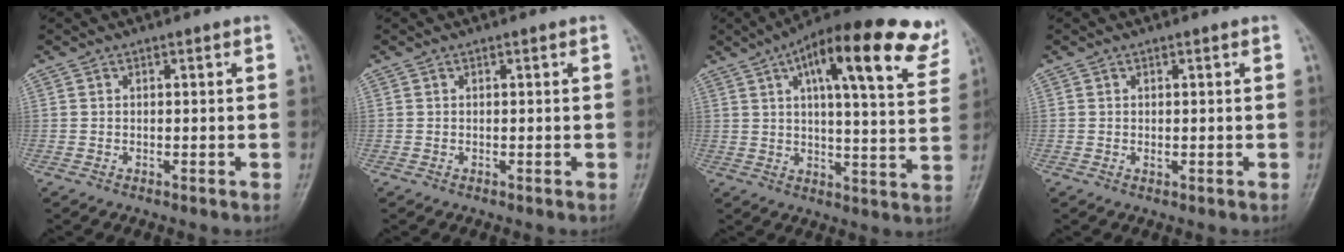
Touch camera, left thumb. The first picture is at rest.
{"total": 0.0}
{"total": 21.8, "force": [11.5, 6.0, 17.6], "torque": [-0.236, -0.014, 0.155]}
{"total": 0.5, "force": [0.0, 0.3, 0.5], "torque": [-0.008, -0.002, 0.003]}